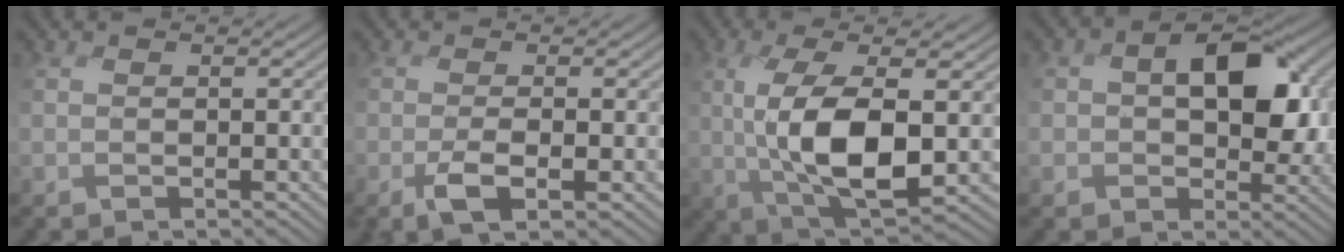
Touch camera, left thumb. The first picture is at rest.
{"total": 3.1, "force": [-1.6, 0.5, 2.6], "torque": [-0.057, -0.004, -0.035]}
{"total": 10.3, "force": [-0.3, 4.1, 9.5], "torque": [-0.195, -0.010, -0.004]}
{"total": 10.4, "force": [1.2, 7.0, 7.6], "torque": [-0.127, -0.006, 0.018]}